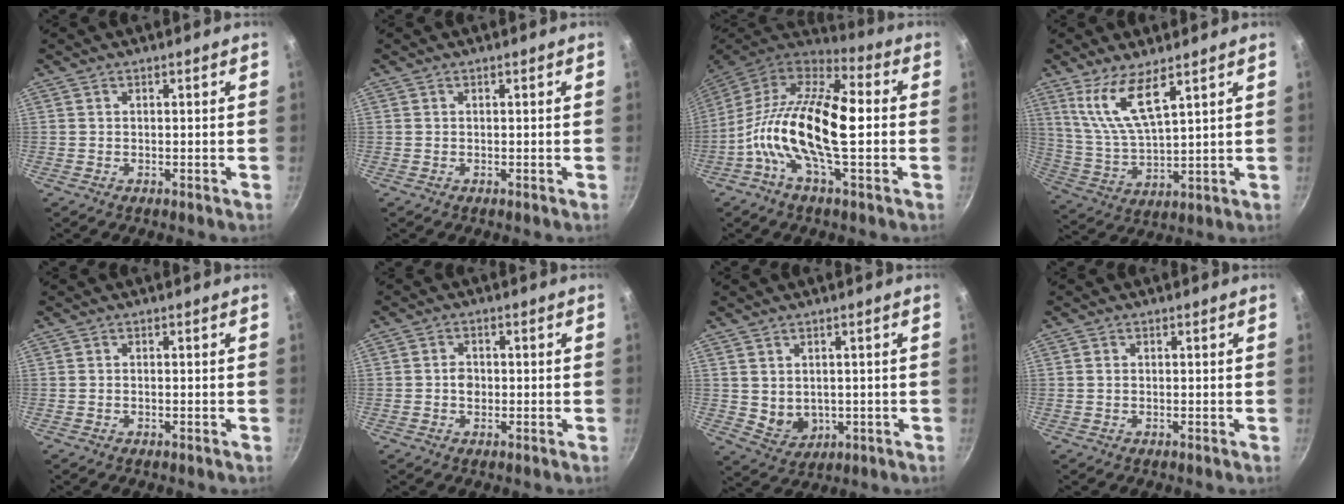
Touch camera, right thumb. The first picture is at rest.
{"total": 0.0}
{"total": 20.3, "force": [-1.5, 8.3, 18.5], "torque": [-0.338, 0.029, -0.051]}
{"total": 10.7, "force": [6.1, 3.0, 8.2], "torque": [-0.159, -0.039, 0.133]}
{"total": 0.0}
{"total": 2.5, "force": [-0.2, 2.0, 1.4], "torque": [-0.014, 0.008, -0.005]}
{"total": 5.2, "force": [0.3, 4.2, 3.1], "torque": [-0.038, -0.011, 0.023]}
{"total": 0.7, "force": [0.1, 0.5, 0.4], "torque": [-0.007, 0.003, 0.002]}